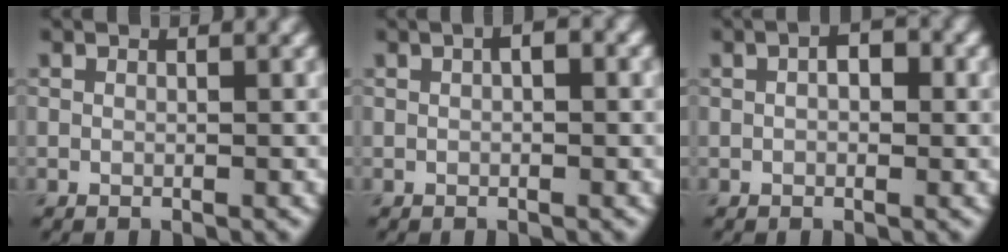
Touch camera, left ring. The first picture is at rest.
{"total": 1.6, "force": [0.4, 0.6, 1.4], "torque": [-0.023, 0.004, 0.003]}
{"total": 2.9, "force": [0.8, 1.7, 2.2], "torque": [-0.022, 0.005, -0.003]}